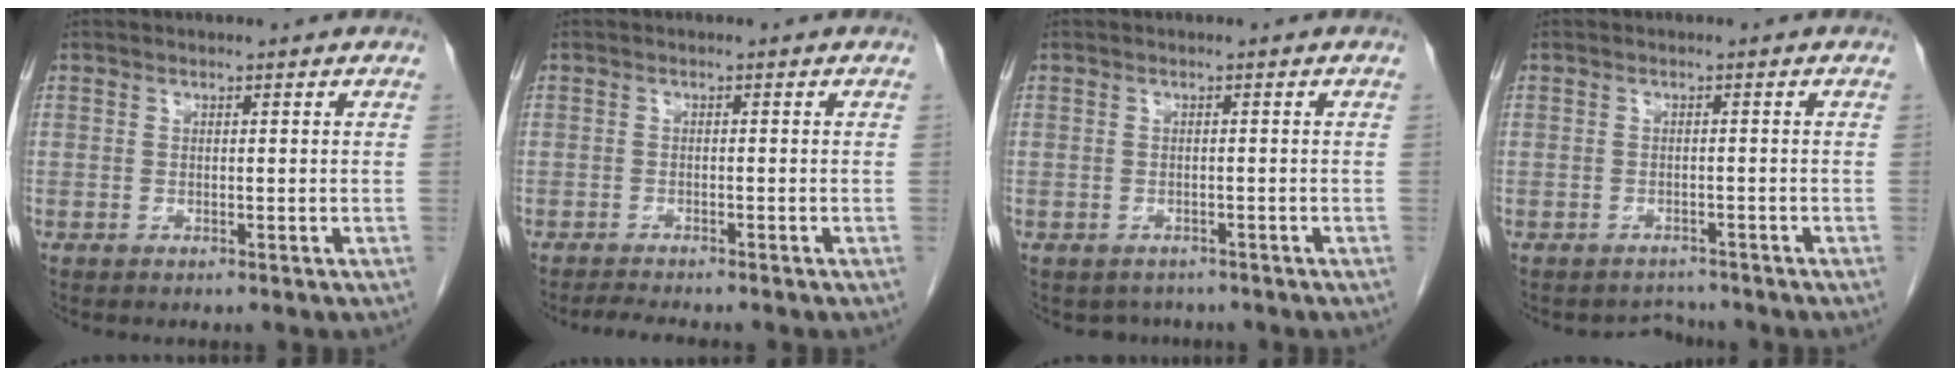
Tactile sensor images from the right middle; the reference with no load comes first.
{"total": 3.0, "force": [-2.7, 0.0, 1.3], "torque": [-0.025, -0.010, -0.042]}
{"total": 2.4, "force": [-2.0, 1.4, 0.1], "torque": [-0.005, 0.002, -0.028]}
{"total": 2.0, "force": [-1.8, 0.7, -0.7], "torque": [0.005, -0.002, -0.026]}